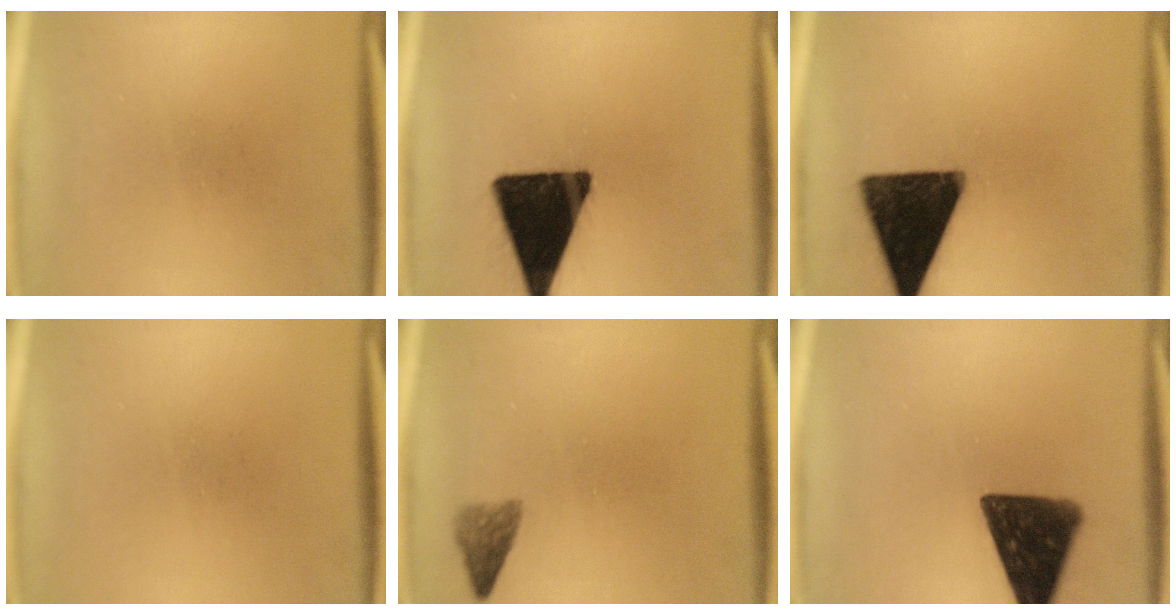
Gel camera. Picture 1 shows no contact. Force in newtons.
{"total": 19.4}
{"total": 17.4}
{"total": 0.0}
{"total": 2.3}
{"total": 13.9}